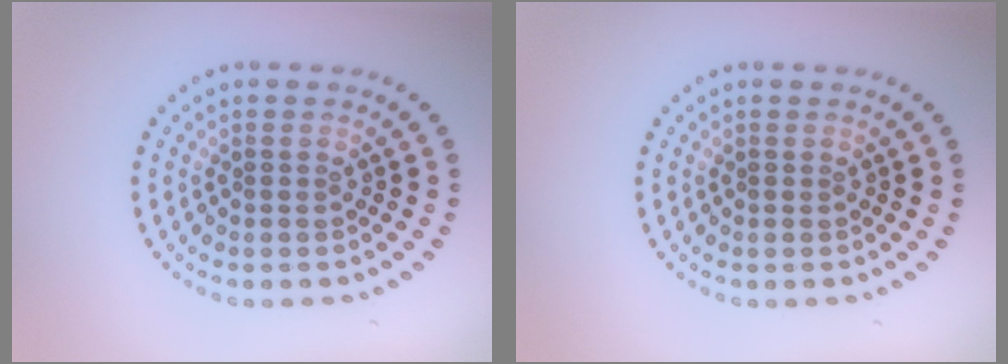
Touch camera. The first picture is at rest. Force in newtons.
{"total": 0.0}